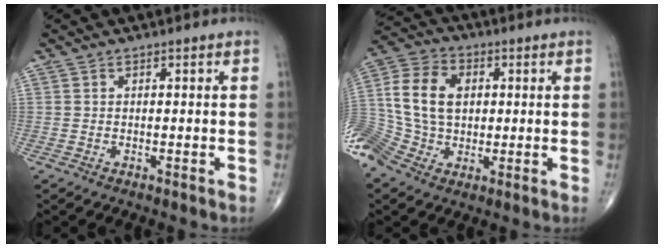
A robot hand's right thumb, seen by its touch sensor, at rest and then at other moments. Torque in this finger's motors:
{"motor_torque": [1.47, 1.07, 1.82, -0.78, 0.61]}